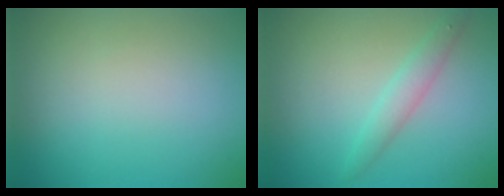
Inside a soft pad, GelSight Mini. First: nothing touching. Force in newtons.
{"total": 1.9, "press": 1.9, "slide": 0.1}